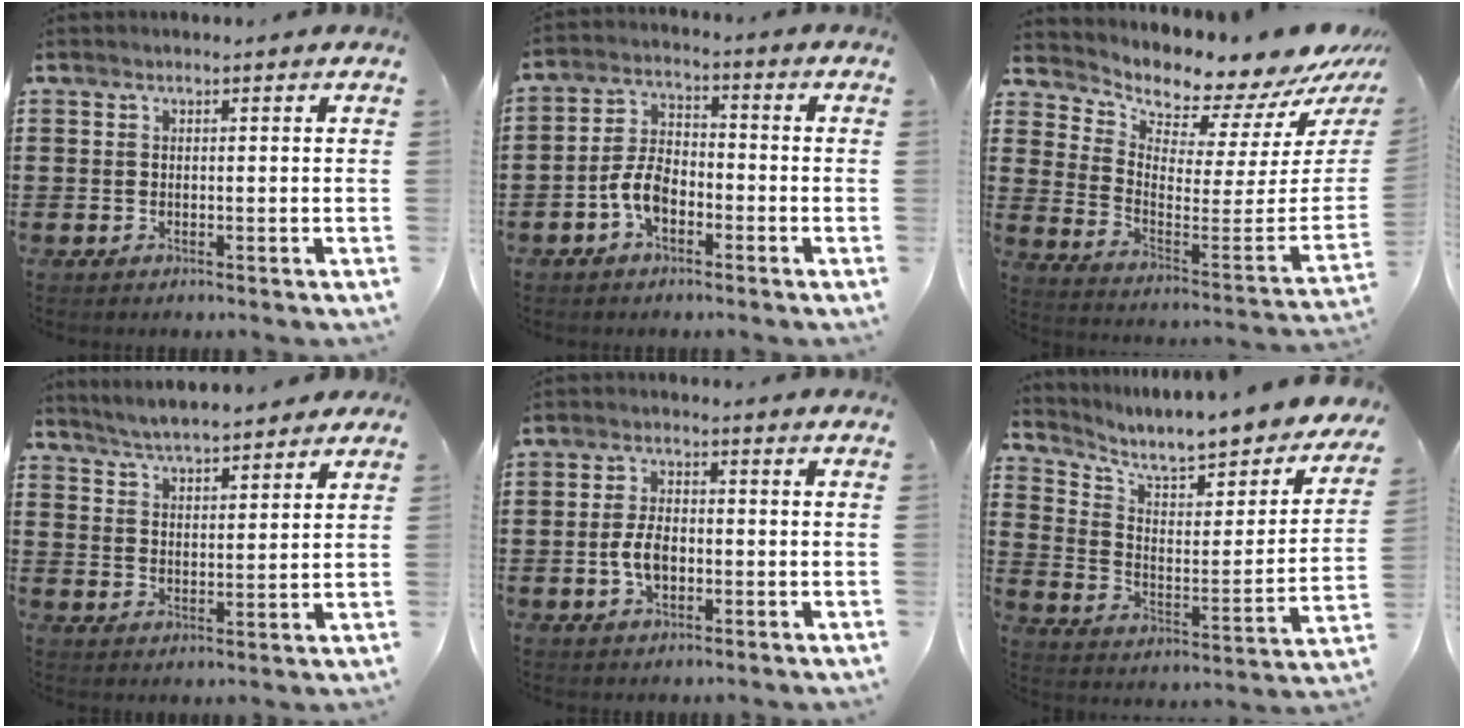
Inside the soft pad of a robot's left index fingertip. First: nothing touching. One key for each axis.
{"total": 5.9, "fx": -2.7, "fy": 3.1, "fz": 4.2, "tx": -0.100, "ty": 0.004, "tz": -0.057}
{"total": 5.0, "fx": 4.8, "fy": 1.1, "fz": 0.5, "tx": -0.031, "ty": -0.076, "tz": 0.076}
{"total": 4.7, "fx": 4.6, "fy": 0.4, "fz": 0.8, "tx": -0.034, "ty": -0.013, "tz": 0.083}
{"total": 4.5, "fx": -0.9, "fy": 2.4, "fz": 3.8, "tx": -0.089, "ty": -0.002, "tz": -0.021}
{"total": 7.4, "fx": 6.4, "fy": 0.9, "fz": 3.4, "tx": -0.091, "ty": -0.056, "tz": 0.103}